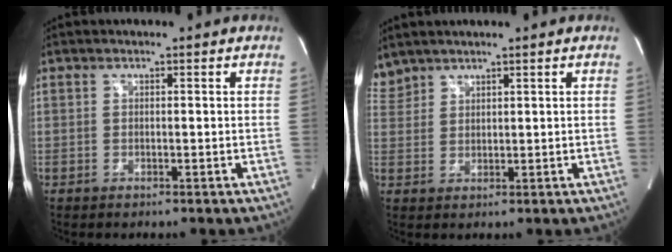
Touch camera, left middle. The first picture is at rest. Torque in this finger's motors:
{"motor_torque": [-0.19, -0.05, -0.11, -0.02]}